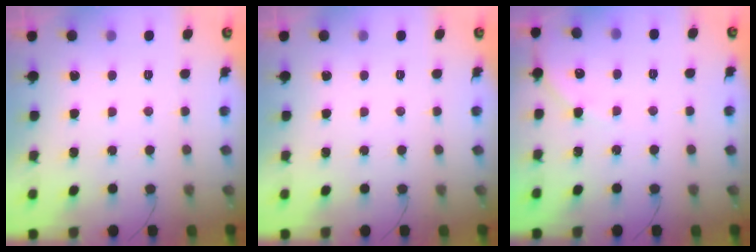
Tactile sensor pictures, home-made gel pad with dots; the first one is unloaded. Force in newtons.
{"total": 0.0}
{"total": 3.7, "press": 3.7, "slide": 0.6}